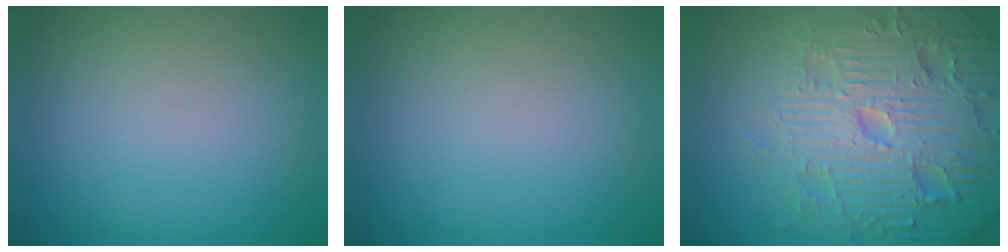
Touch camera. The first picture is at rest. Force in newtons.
{"total": 0.0}
{"total": 7.9, "press": 7.7, "slide": 1.8}